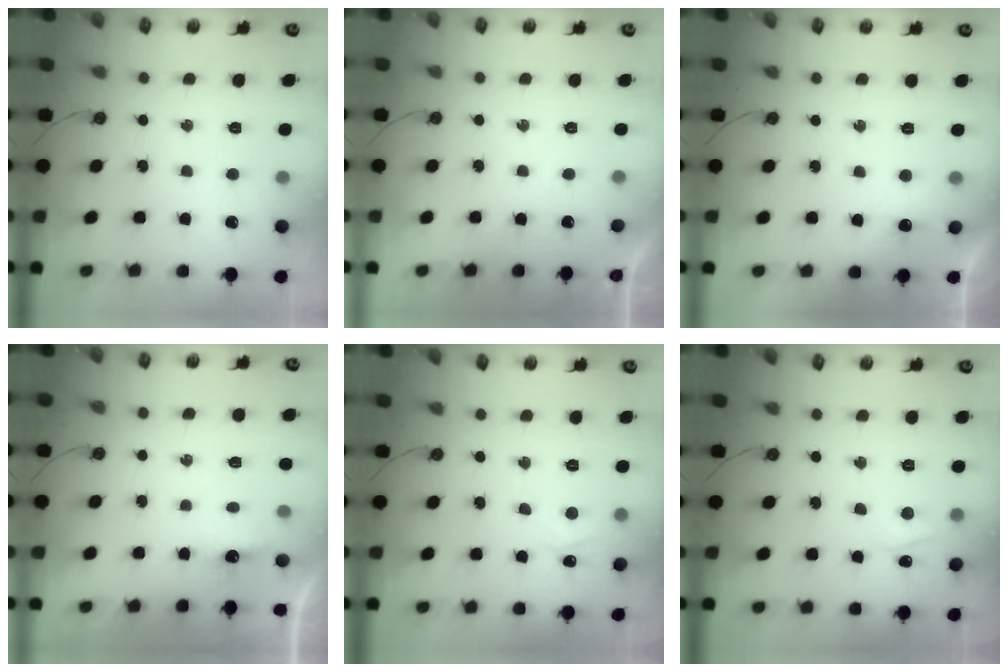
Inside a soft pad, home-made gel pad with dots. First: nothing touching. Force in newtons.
{"total": 0.0}
{"total": 5.4, "press": 4.0, "slide": 3.6}
{"total": 2.6, "press": 2.6, "slide": 0.4}
{"total": 2.4, "press": 2.4, "slide": 0.3}
{"total": 5.7, "press": 5.6, "slide": 0.8}